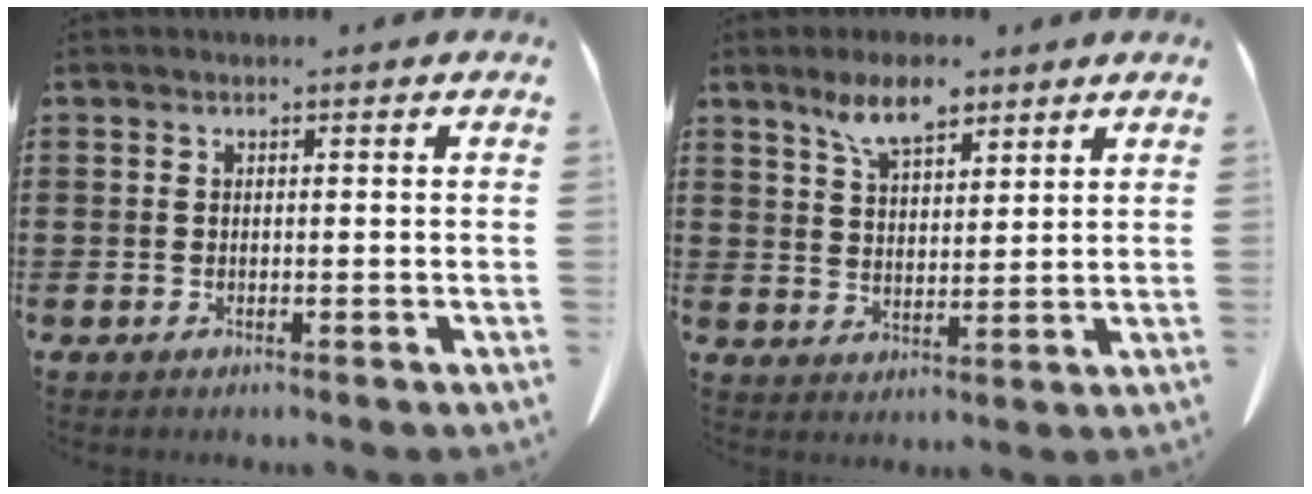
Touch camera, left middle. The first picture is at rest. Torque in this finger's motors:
{"motor_torque": [1.45, 0.69, 0.17, 0.12]}